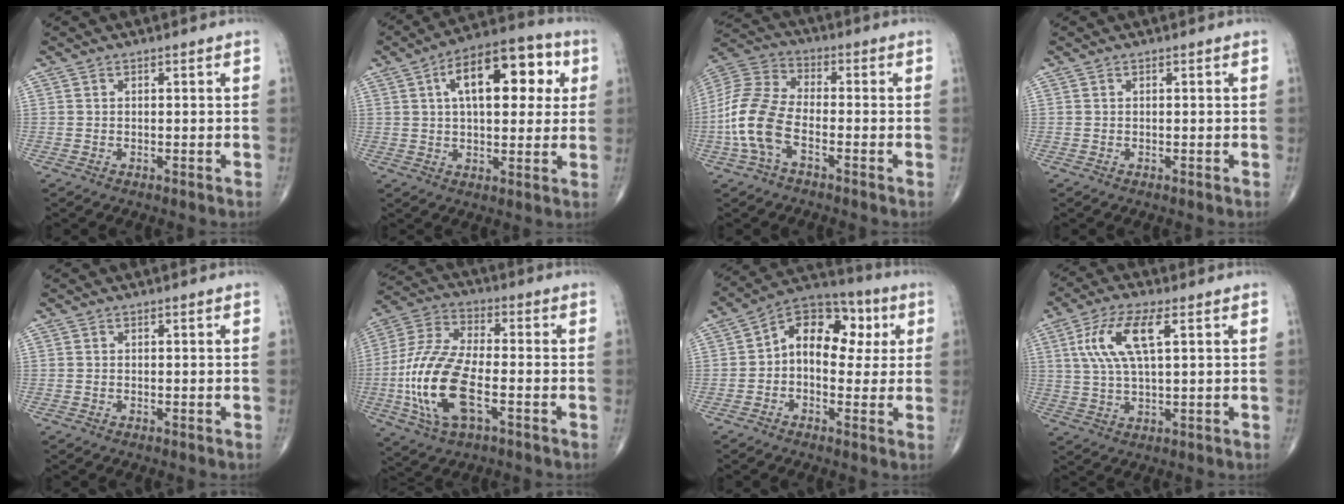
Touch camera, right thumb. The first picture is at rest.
{"total": 17.4, "force": [4.9, 8.6, 14.3], "torque": [-0.179, 0.018, 0.065]}
{"total": 12.4, "force": [-3.8, 6.4, 9.9], "torque": [-0.220, 0.029, -0.083]}
{"total": 0.0}
{"total": 0.0}
{"total": 17.3, "force": [-4.4, 7.4, 15.0], "torque": [-0.329, 0.017, -0.082]}
{"total": 13.3, "force": [1.7, 8.9, 9.7], "torque": [-0.104, 0.031, 0.013]}
{"total": 10.1, "force": [3.2, 3.2, 9.0], "torque": [-0.200, 0.005, 0.065]}